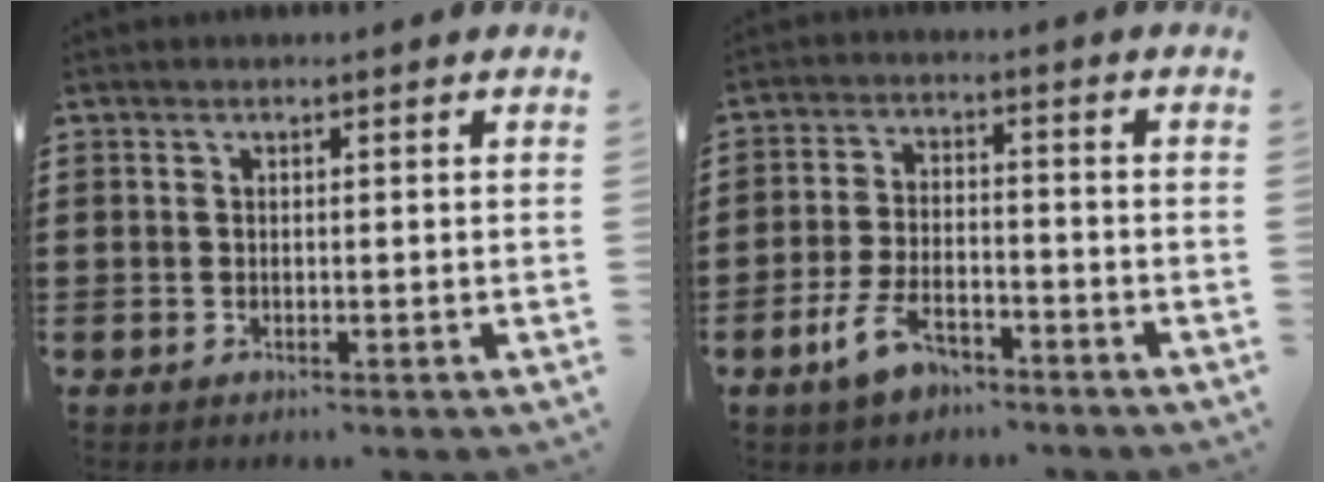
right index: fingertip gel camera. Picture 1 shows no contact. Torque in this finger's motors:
{"motor_torque": [0.92, 1.22, 0.13, 0.08]}